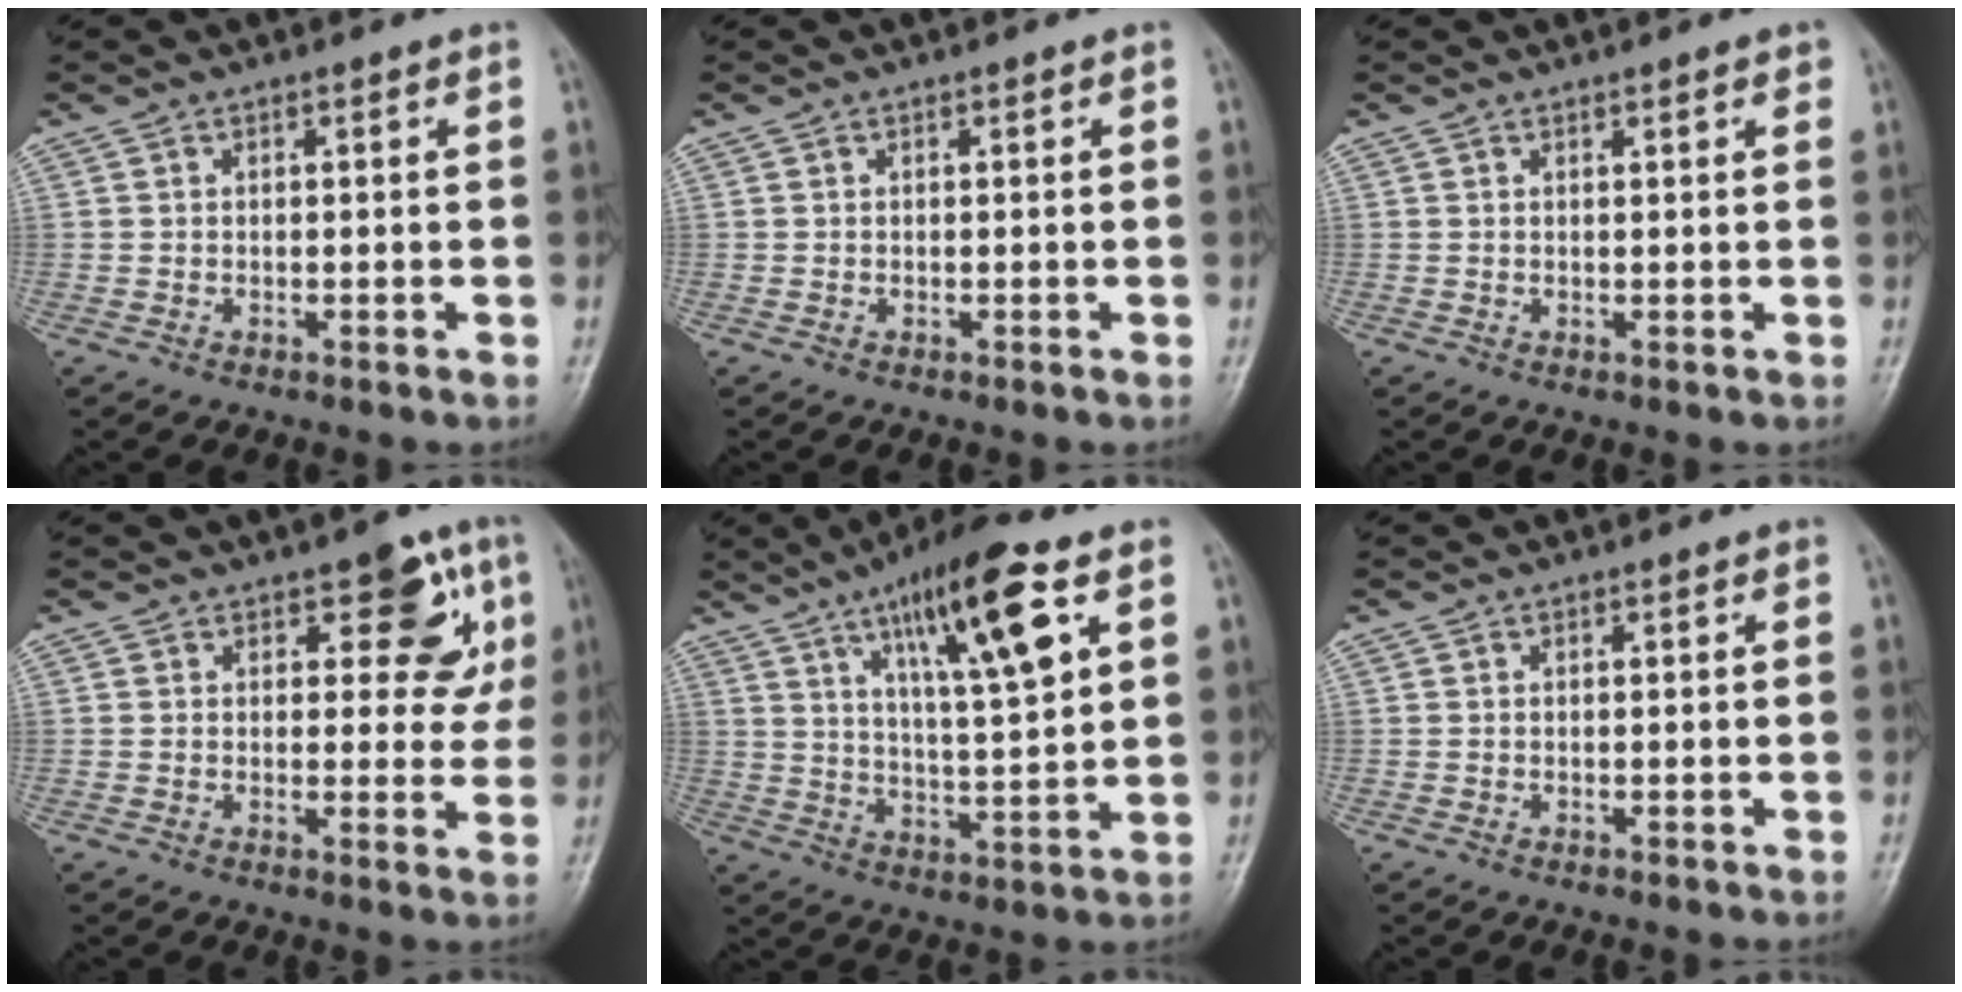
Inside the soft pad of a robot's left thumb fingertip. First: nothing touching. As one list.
[{"total": 0.0}, {"total": 1.5, "force": [0.8, 0.3, 1.2], "torque": [-0.016, -0.001, 0.009]}, {"total": 8.8, "force": [3.6, 4.8, 6.4], "torque": [-0.027, -0.009, 0.037]}, {"total": 16.4, "force": [7.4, 3.6, 14.2], "torque": [-0.224, -0.023, 0.123]}, {"total": 0.0}]